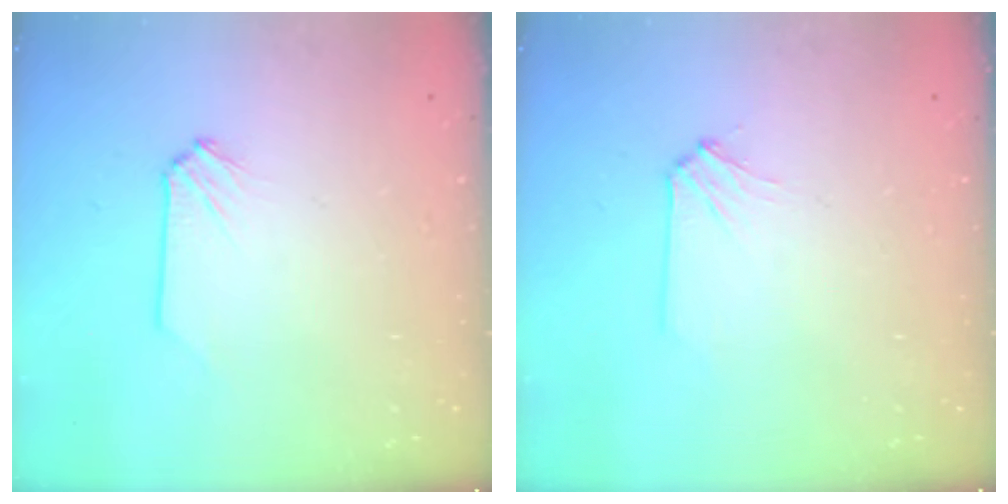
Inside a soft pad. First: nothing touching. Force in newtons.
{"total": 1.7, "press": 1.6, "slide": 0.3}